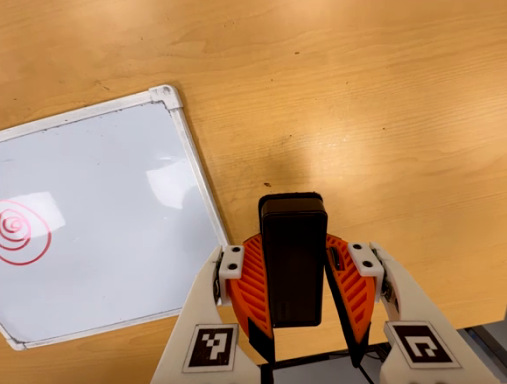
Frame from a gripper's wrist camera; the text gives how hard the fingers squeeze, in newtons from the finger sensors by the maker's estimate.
{"total": 7.6, "left": 7.0, "right": 8.2}